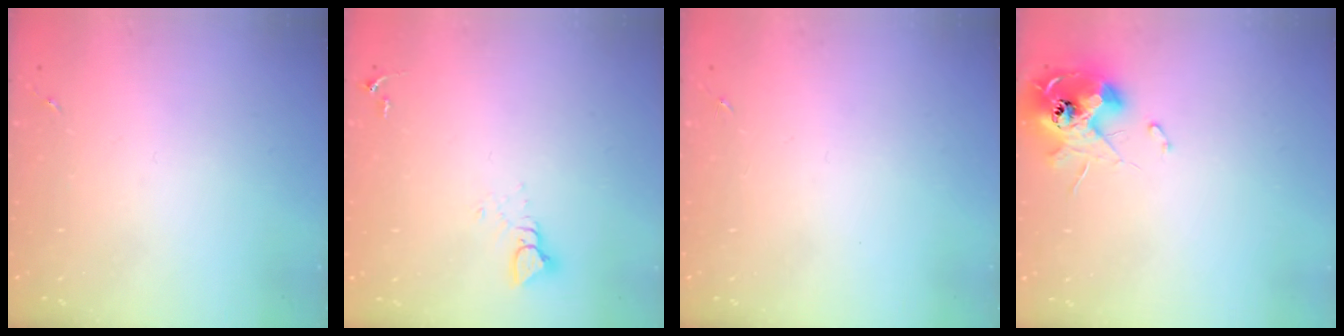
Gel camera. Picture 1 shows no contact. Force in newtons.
{"total": 3.7, "press": 3.7, "slide": 0.1}
{"total": 0.0}
{"total": 12.8, "press": 12.8, "slide": 1.5}